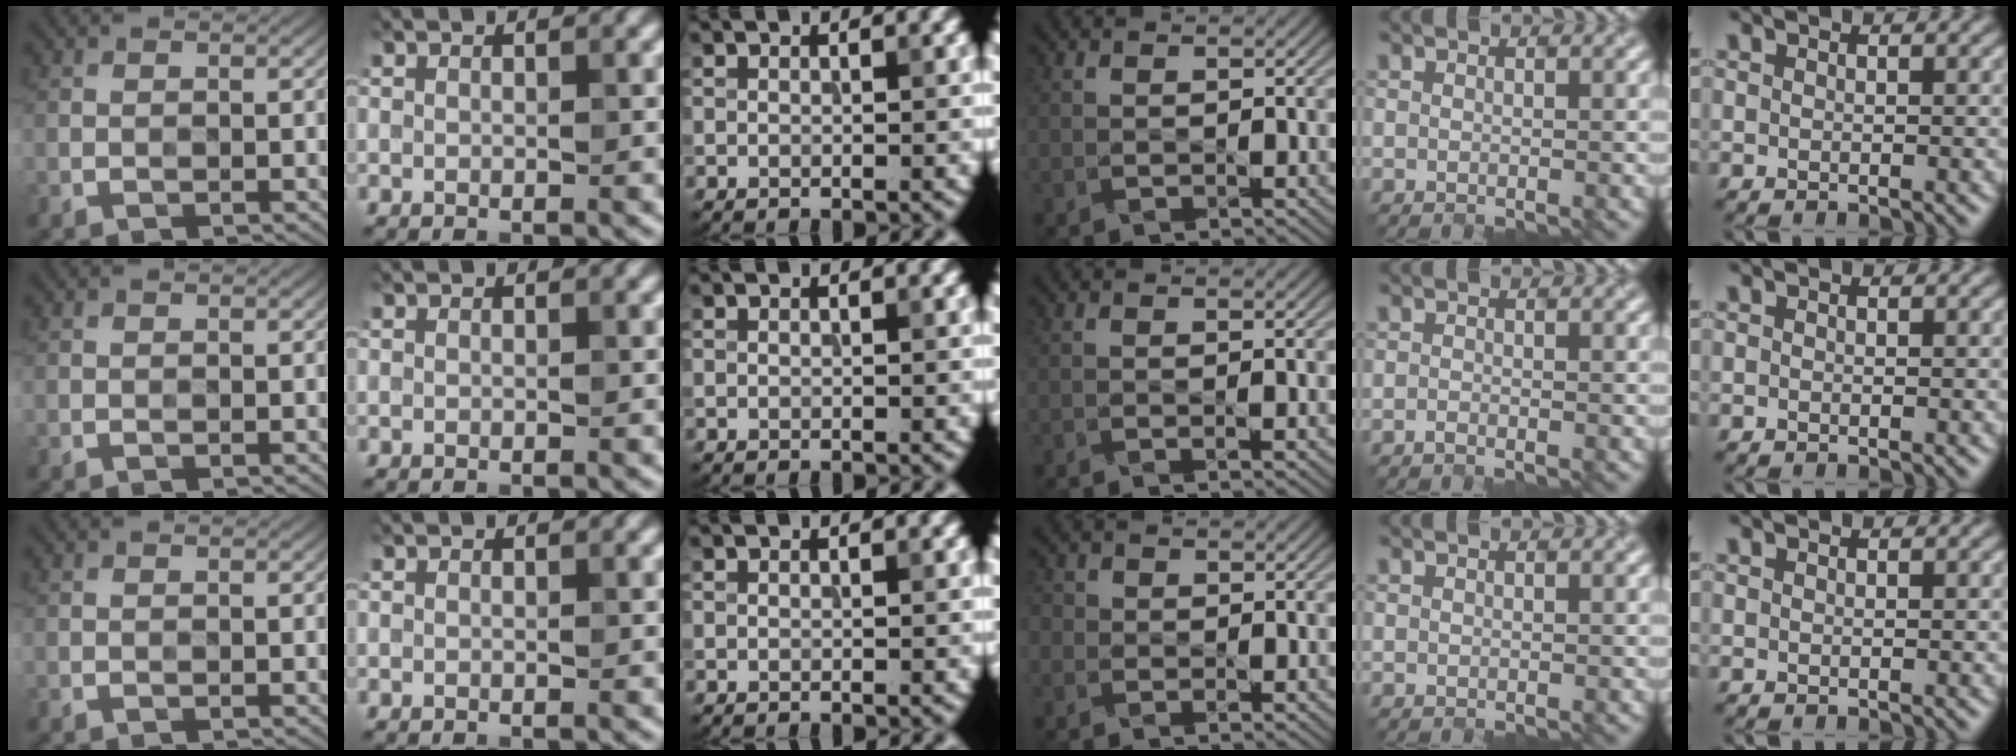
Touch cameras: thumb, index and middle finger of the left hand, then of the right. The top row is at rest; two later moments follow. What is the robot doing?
{"motion": "open", "object": "folder"}